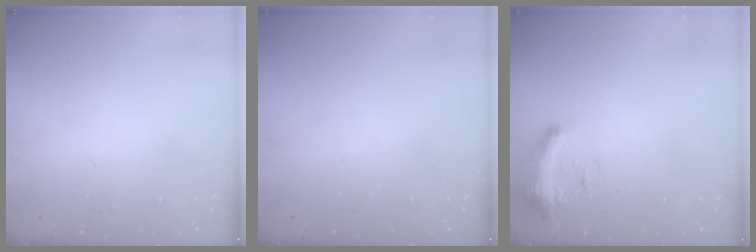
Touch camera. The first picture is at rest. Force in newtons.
{"total": 0.0}
{"total": 9.3, "press": 9.2, "slide": 0.9}